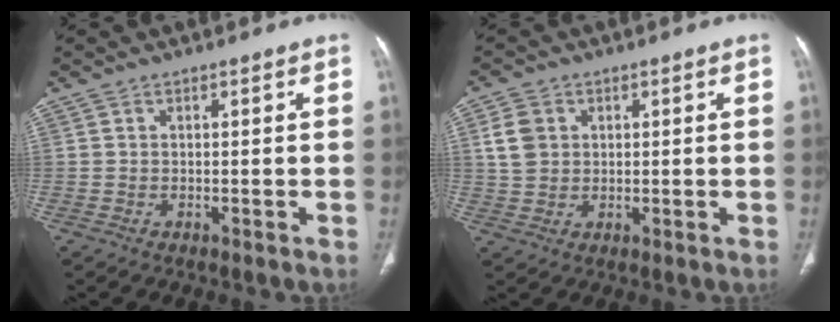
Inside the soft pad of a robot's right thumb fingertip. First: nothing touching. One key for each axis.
{"total": 5.5, "fx": 1.5, "fy": 4.4, "fz": 2.8, "tx": -0.037, "ty": -0.002, "tz": 0.031}